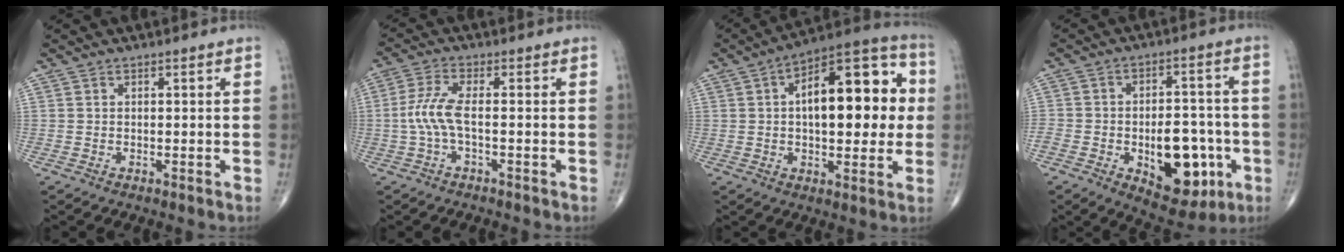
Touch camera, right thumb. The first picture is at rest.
{"total": 5.5, "force": [-0.9, 1.4, 5.2], "torque": [-0.136, 0.013, -0.025]}
{"total": 20.3, "force": [2.5, 9.5, 17.7], "torque": [-0.220, 0.030, 0.026]}
{"total": 17.1, "force": [-5.6, 9.4, 13.1], "torque": [-0.150, 0.035, -0.068]}